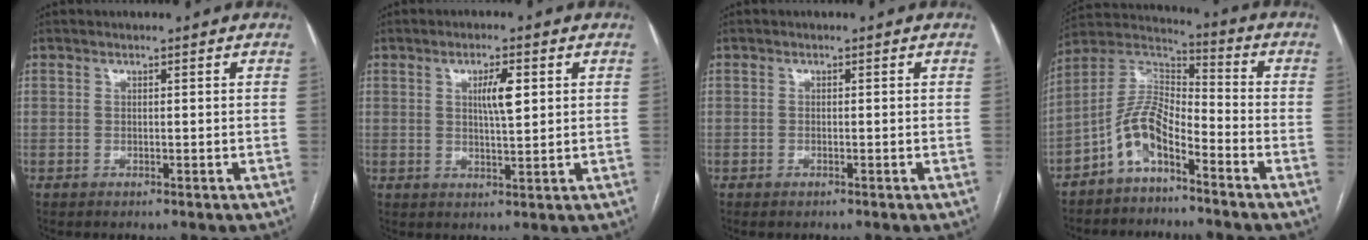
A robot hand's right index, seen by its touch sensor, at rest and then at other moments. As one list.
[{"total": 4.4, "force": [1.3, 0.8, 4.1], "torque": [-0.072, 0.002, 0.023]}, {"total": 0.6, "force": [-0.5, 0.1, 0.4], "torque": [-0.011, -0.001, -0.006]}, {"total": 8.9, "force": [-5.2, 3.3, 6.4], "torque": [-0.137, 0.028, -0.107]}]